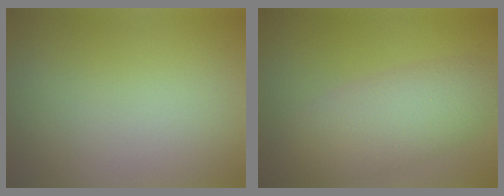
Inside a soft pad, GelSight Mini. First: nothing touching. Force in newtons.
{"total": 6.0, "press": 6.0, "slide": 0.2}